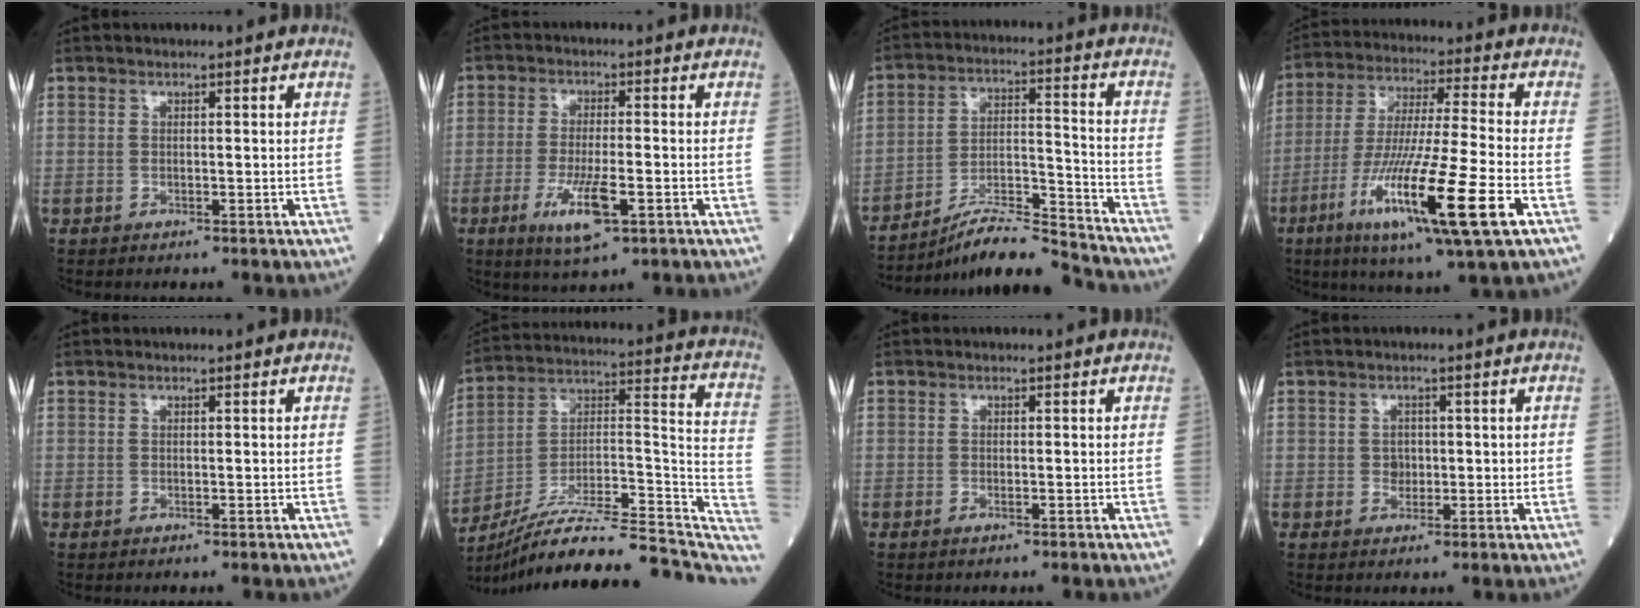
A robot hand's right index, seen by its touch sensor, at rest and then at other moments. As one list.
[{"total": 7.7, "force": [-3.0, 1.3, 6.9], "torque": [-0.133, -0.016, -0.049]}, {"total": 12.8, "force": [-12.4, -0.7, 3.1], "torque": [-0.050, 0.023, -0.218]}, {"total": 18.9, "force": [-7.5, 0.1, 17.4], "torque": [-0.328, -0.043, -0.135]}, {"total": 0.0}, {"total": 27.1, "force": [-24.1, 2.9, 12.1], "torque": [-0.137, 0.019, -0.364]}, {"total": 0.6, "force": [-0.4, 0.1, 0.5], "torque": [-0.011, -0.001, -0.006]}, {"total": 2.0, "force": [0.0, 1.7, 1.0], "torque": [-0.011, 0.003, 0.001]}]